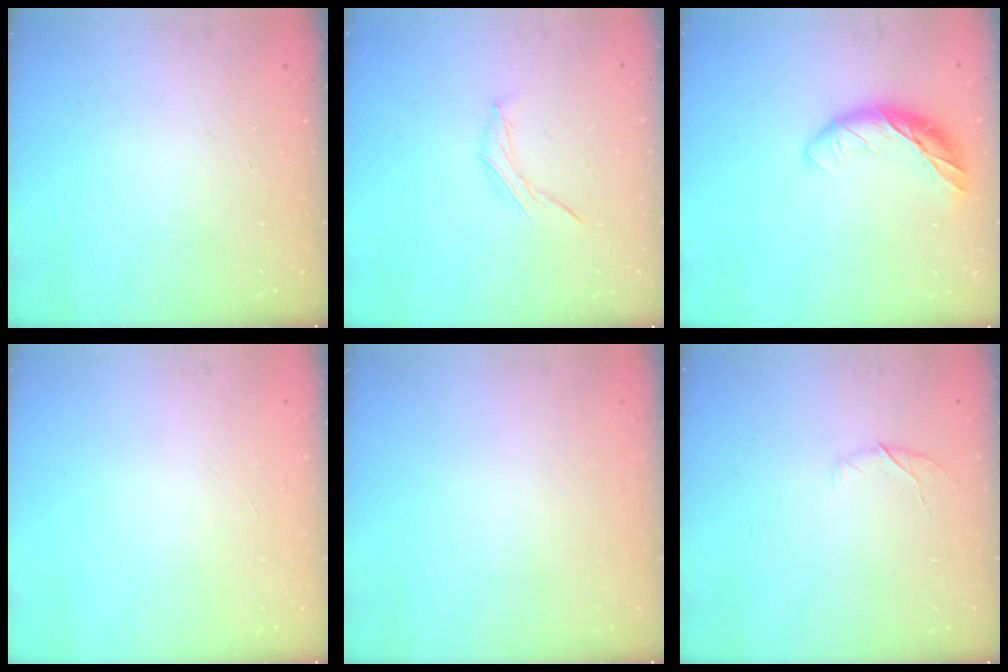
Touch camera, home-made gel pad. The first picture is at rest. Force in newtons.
{"total": 6.8, "press": 6.6, "slide": 1.9}
{"total": 11.6, "press": 11.4, "slide": 2.2}
{"total": 0.0}
{"total": 0.0}
{"total": 5.9, "press": 5.6, "slide": 1.9}